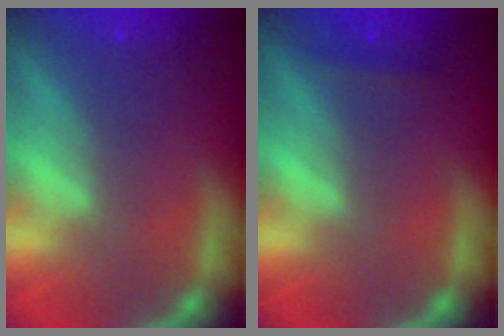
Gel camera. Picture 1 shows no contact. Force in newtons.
{"total": 0.9}